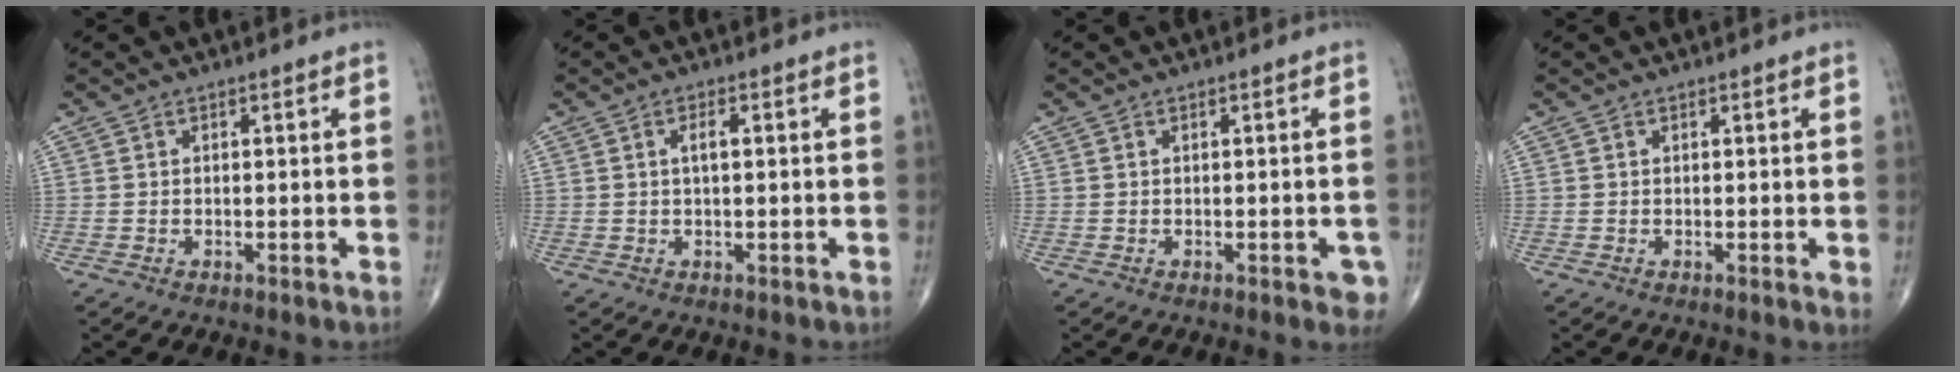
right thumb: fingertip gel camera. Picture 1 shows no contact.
{"total": 2.0, "force": [0.3, 0.7, 1.8], "torque": [-0.031, -0.002, 0.003]}
{"total": 2.9, "force": [-1.1, 1.1, 2.4], "torque": [-0.016, 0.000, -0.011]}
{"total": 0.8, "force": [0.3, 0.2, 0.8], "torque": [-0.016, -0.003, 0.003]}